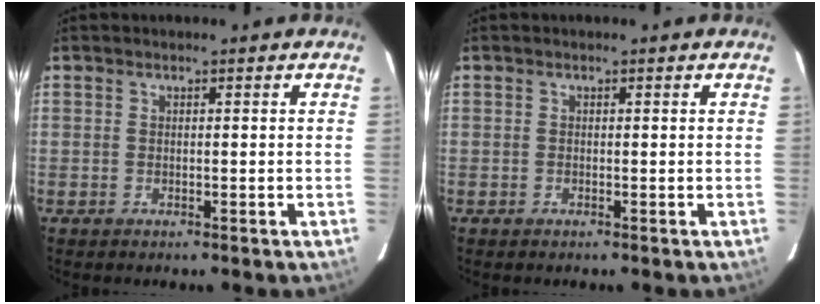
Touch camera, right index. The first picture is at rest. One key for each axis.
{"total": 0.0}